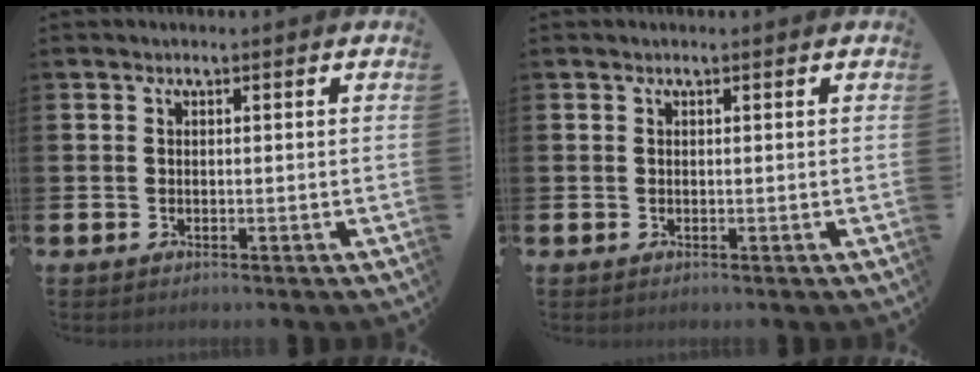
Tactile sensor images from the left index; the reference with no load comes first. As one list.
[{"total": 0.0}]